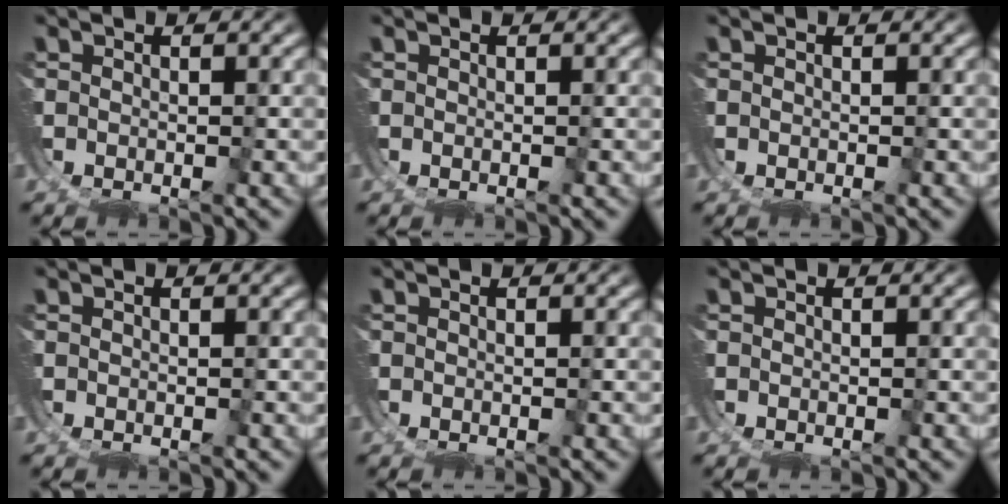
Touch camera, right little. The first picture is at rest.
{"total": 0.0}
{"total": 0.0}
{"total": 0.0}
{"total": 0.0}
{"total": 0.0}